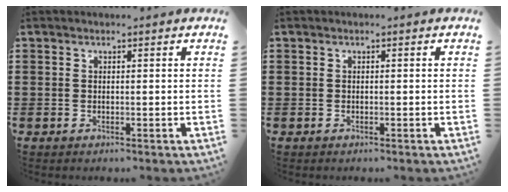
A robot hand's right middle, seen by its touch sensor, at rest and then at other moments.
{"total": 0.0}